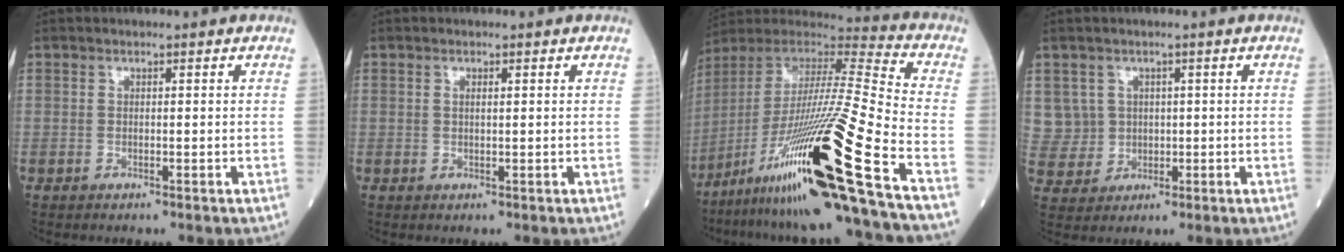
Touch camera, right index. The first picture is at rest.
{"total": 0.6, "force": [0.2, 0.0, 0.5], "torque": [-0.018, -0.001, 0.004]}
{"total": 28.1, "force": [-14.8, -1.5, 23.9], "torque": [-0.437, -0.051, -0.271]}
{"total": 4.9, "force": [1.1, 4.8, -0.1], "torque": [0.000, 0.014, 0.031]}